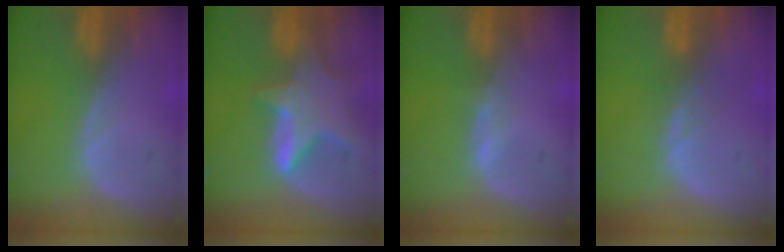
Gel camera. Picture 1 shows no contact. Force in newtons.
{"total": 7.4, "press": 6.9, "slide": 2.6}
{"total": 0.7, "press": 0.7, "slide": 0.2}
{"total": 1.4, "press": 1.4, "slide": 0.3}